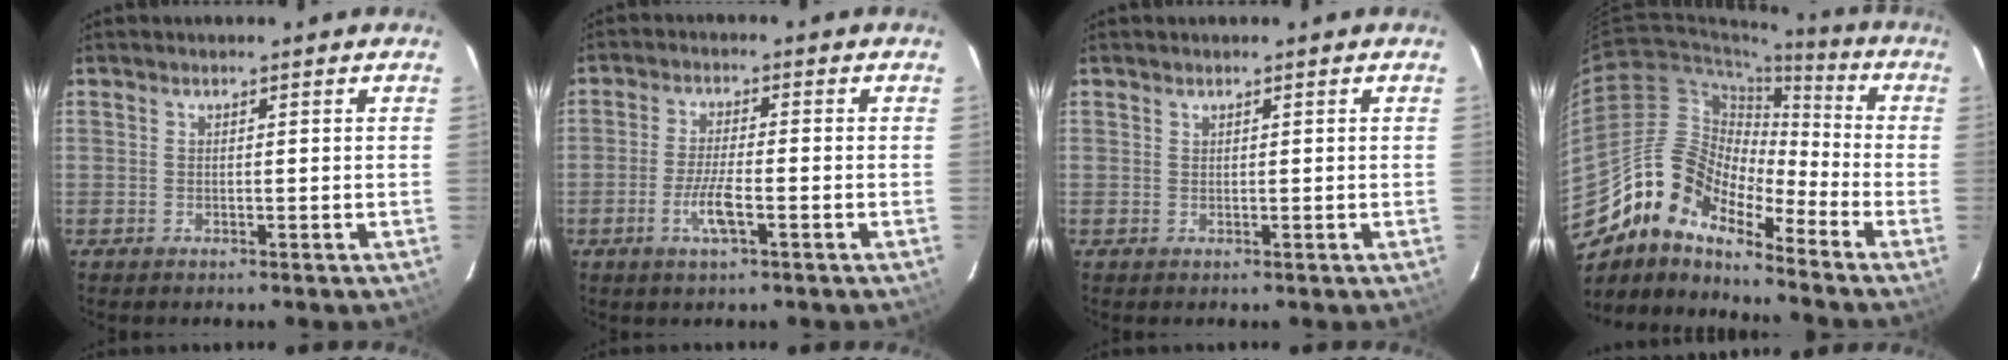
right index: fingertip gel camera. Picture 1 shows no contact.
{"total": 5.3, "force": [-2.3, 0.8, 4.7], "torque": [-0.098, -0.004, -0.046]}
{"total": 0.0}
{"total": 14.6, "force": [-11.6, 5.6, 6.9], "torque": [-0.111, 0.008, -0.239]}